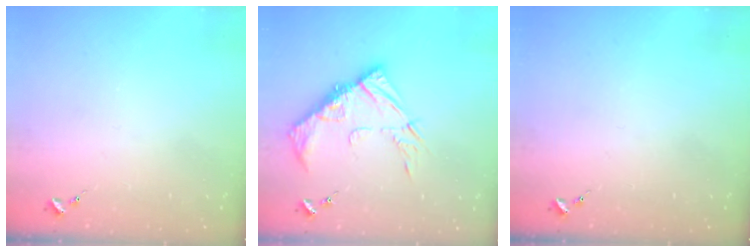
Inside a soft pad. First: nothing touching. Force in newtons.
{"total": 13.4, "press": 13.4, "slide": 1.0}
{"total": 0.0}